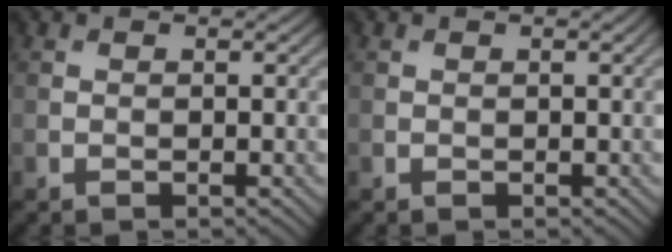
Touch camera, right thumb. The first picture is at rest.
{"total": 0.6, "force": [0.1, 0.1, 0.6], "torque": [-0.009, 0.003, 0.001]}